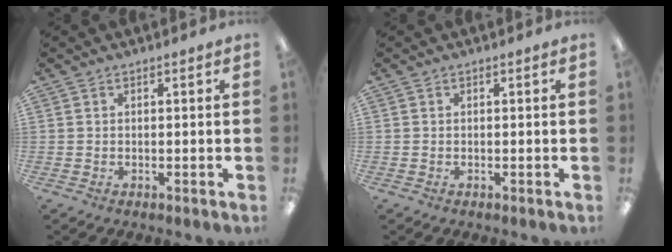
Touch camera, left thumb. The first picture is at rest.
{"total": 0.0}